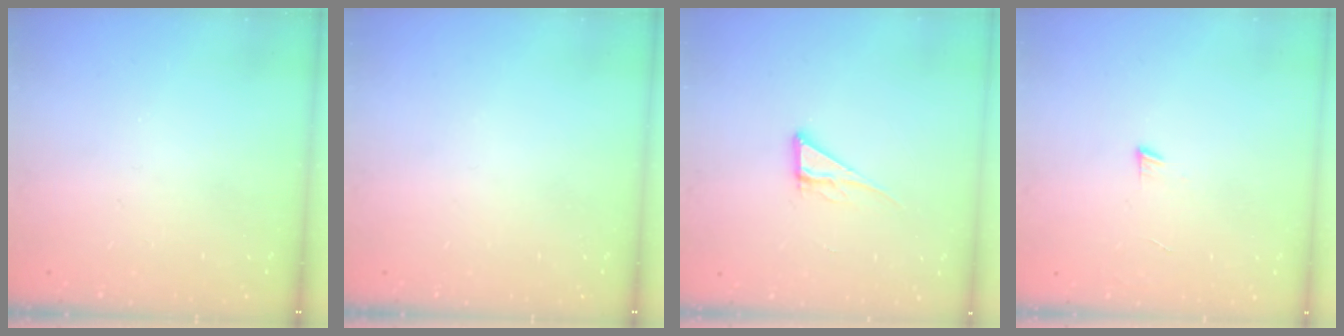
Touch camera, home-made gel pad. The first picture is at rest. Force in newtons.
{"total": 0.0}
{"total": 6.6, "press": 6.6, "slide": 0.3}
{"total": 4.3, "press": 4.2, "slide": 0.4}